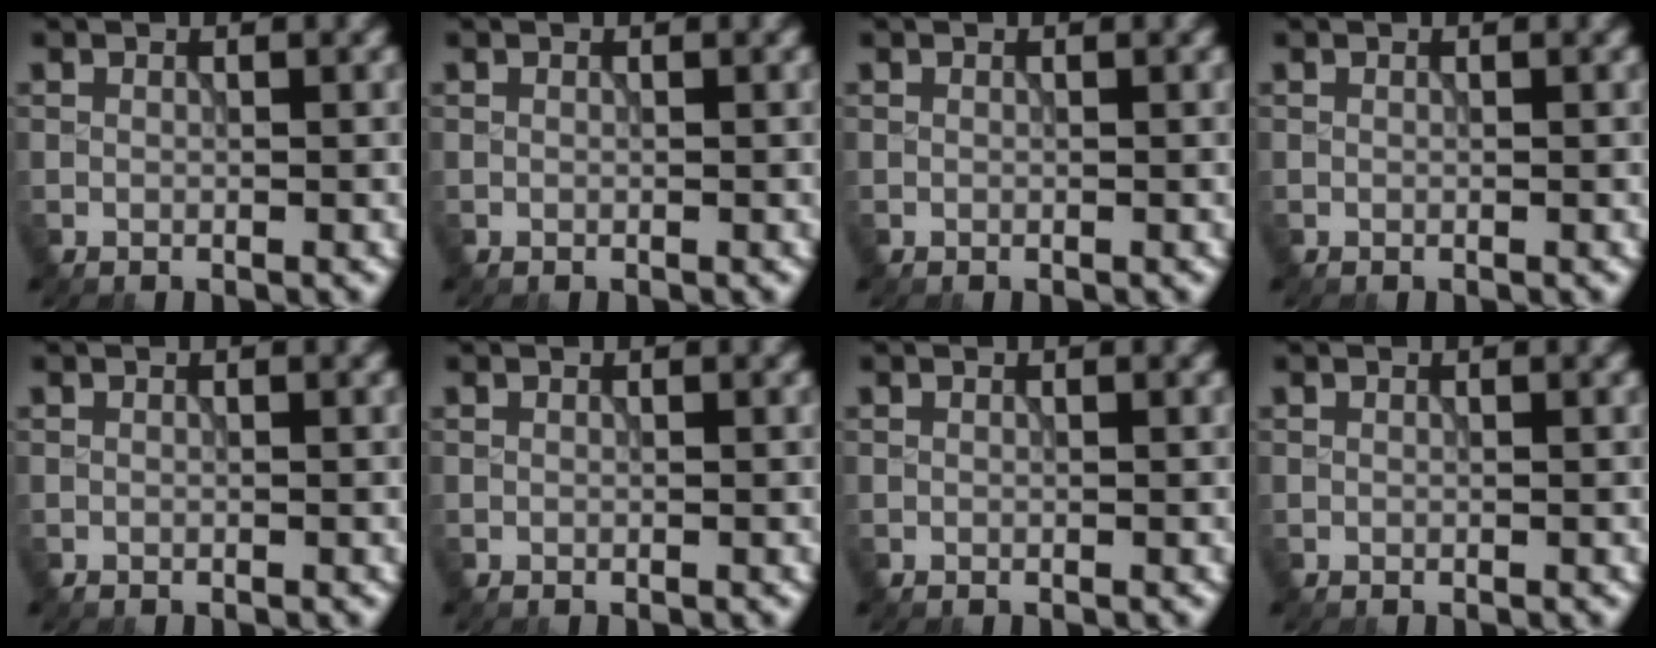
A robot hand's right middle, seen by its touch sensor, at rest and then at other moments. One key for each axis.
{"total": 0.0}
{"total": 0.0}
{"total": 0.0}
{"total": 0.0}
{"total": 0.0}
{"total": 0.0}
{"total": 0.0}